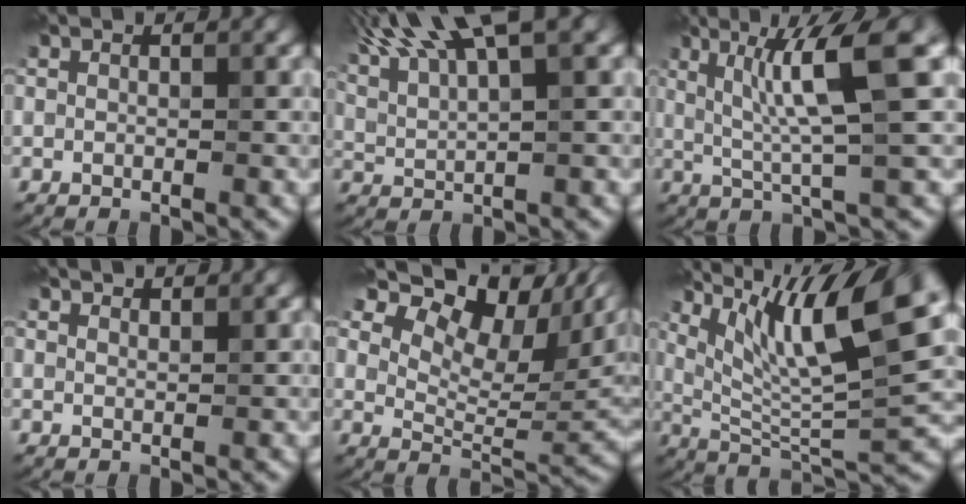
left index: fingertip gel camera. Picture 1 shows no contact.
{"total": 11.0, "force": [7.0, 3.0, 7.9], "torque": [-0.144, 0.032, 0.109]}
{"total": 7.8, "force": [2.0, 1.0, 7.4], "torque": [-0.125, 0.012, 0.035]}
{"total": 2.2, "force": [2.1, 0.4, 0.6], "torque": [-0.008, -0.002, 0.027]}
{"total": 12.2, "force": [7.7, 5.0, 8.0], "torque": [-0.140, 0.022, 0.125]}
{"total": 12.6, "force": [5.9, 3.2, 10.6], "torque": [-0.177, 0.006, 0.107]}